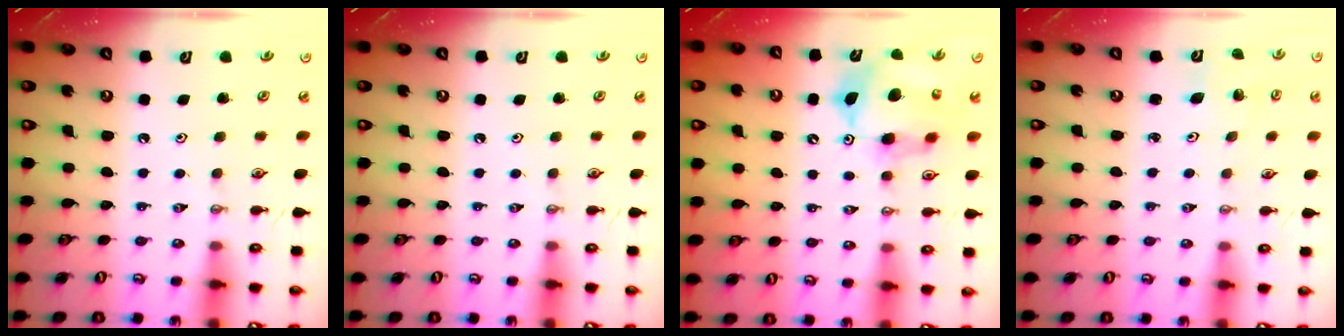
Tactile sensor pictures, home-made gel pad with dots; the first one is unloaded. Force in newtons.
{"total": 0.0}
{"total": 11.5, "press": 11.5, "slide": 0.9}
{"total": 2.4, "press": 2.4, "slide": 0.1}